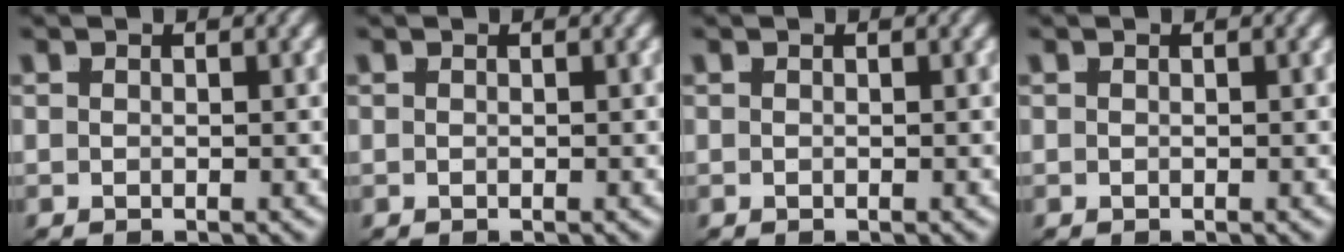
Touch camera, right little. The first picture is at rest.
{"total": 0.0}
{"total": 0.0}
{"total": 0.0}